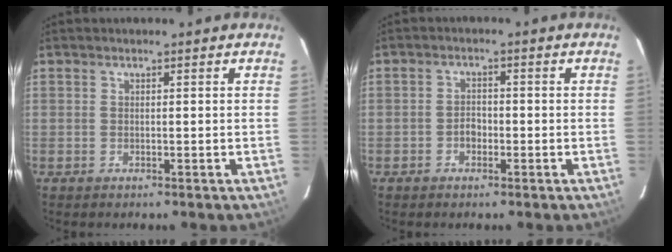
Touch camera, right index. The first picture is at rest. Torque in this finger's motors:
{"motor_torque": [0.22, 0.10, 0.05, 0.01]}